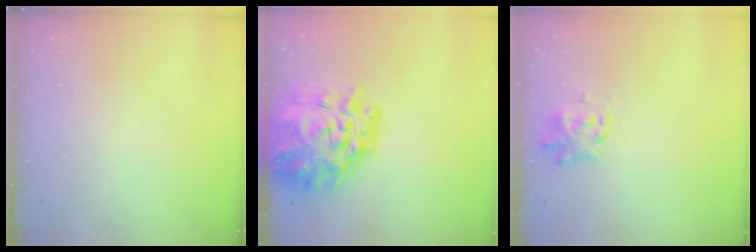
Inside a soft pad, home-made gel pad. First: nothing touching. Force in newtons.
{"total": 17.4, "press": 16.2, "slide": 6.3}
{"total": 2.2, "press": 2.2, "slide": 0.1}